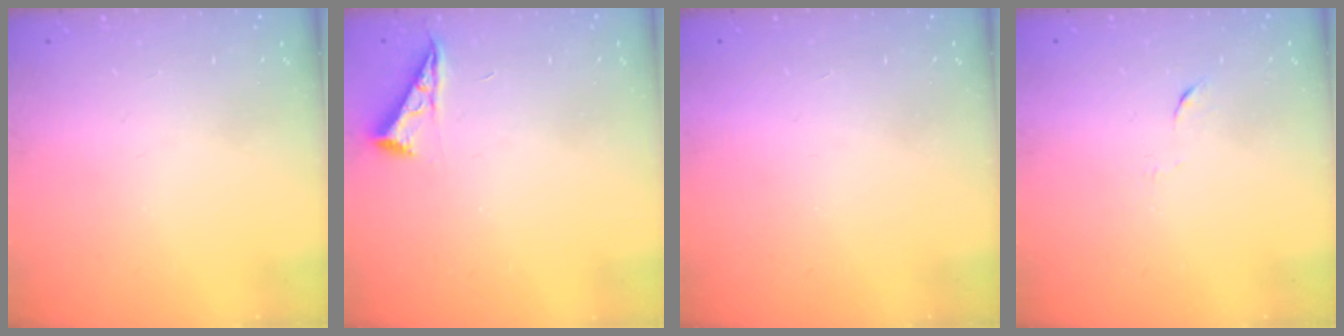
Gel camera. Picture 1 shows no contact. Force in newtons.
{"total": 5.0, "press": 5.0, "slide": 0.7}
{"total": 1.5, "press": 1.5, "slide": 0.1}
{"total": 4.0, "press": 4.0, "slide": 0.6}